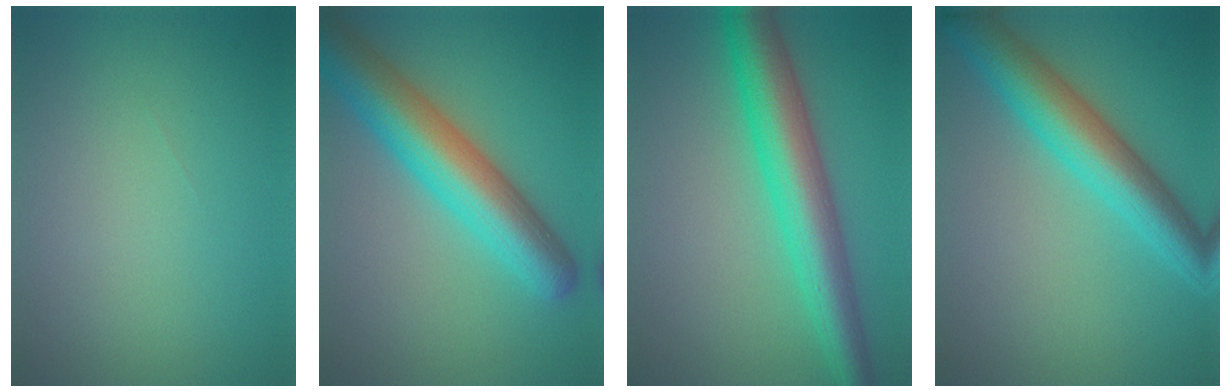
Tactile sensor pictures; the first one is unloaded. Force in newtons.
{"total": 8.6, "press": 8.5, "slide": 0.5}
{"total": 7.6, "press": 7.6, "slide": 0.1}
{"total": 6.7, "press": 6.7, "slide": 0.0}